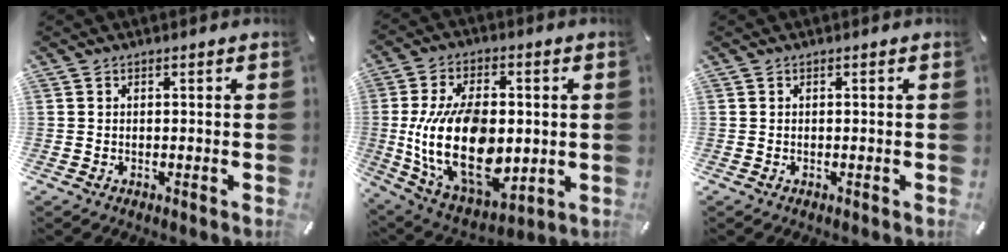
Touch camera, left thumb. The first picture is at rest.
{"total": 23.1, "force": [-0.9, 14.4, 18.1], "torque": [-0.364, -0.014, -0.007]}
{"total": 0.0}